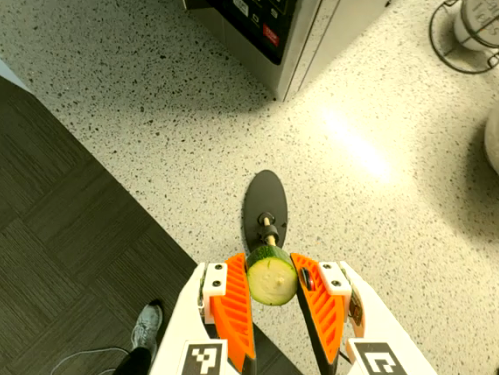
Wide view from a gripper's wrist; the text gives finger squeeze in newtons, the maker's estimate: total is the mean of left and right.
{"total": 9.3, "left": 9.0, "right": 9.6}